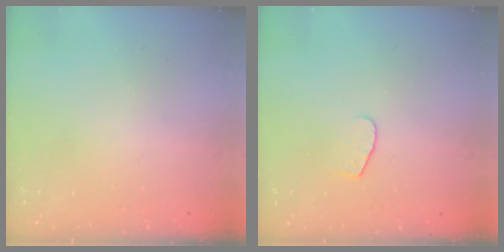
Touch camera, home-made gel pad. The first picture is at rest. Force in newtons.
{"total": 5.4, "press": 5.4, "slide": 0.5}